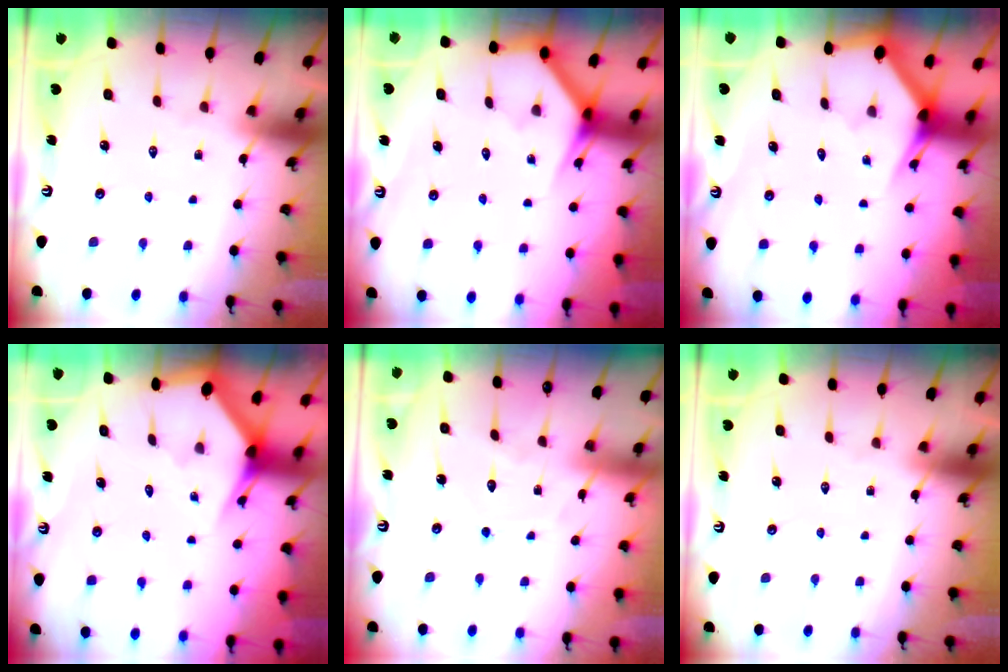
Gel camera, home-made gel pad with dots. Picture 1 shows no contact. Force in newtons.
{"total": 3.7, "press": 3.7, "slide": 0.3}
{"total": 2.9, "press": 2.9, "slide": 0.1}
{"total": 2.8, "press": 2.8, "slide": 0.2}
{"total": 5.2, "press": 5.2, "slide": 0.7}
{"total": 0.0}